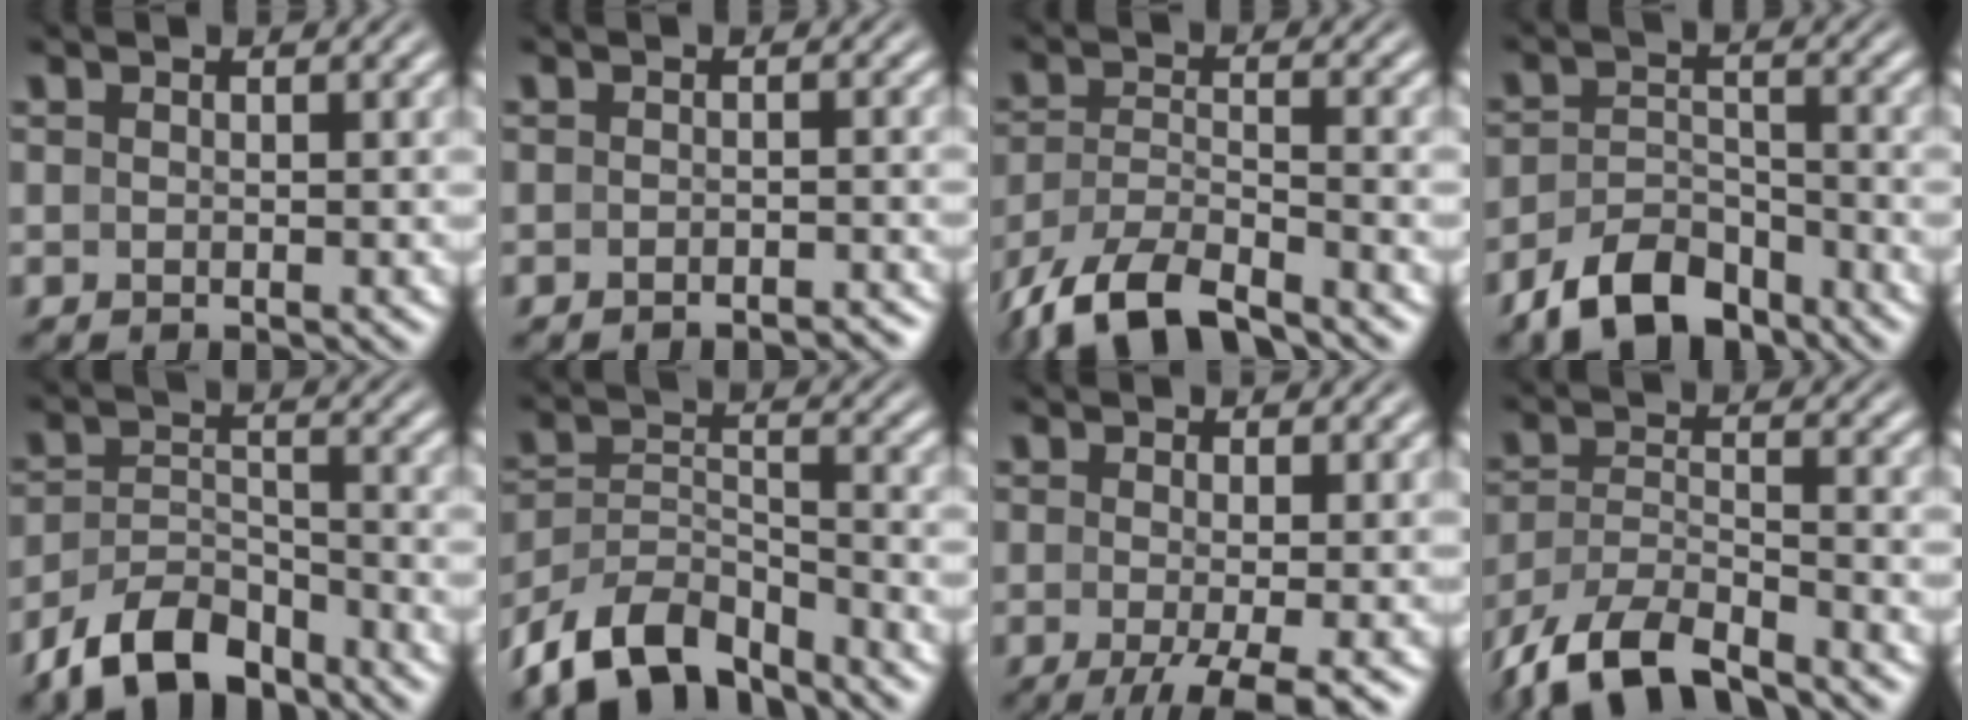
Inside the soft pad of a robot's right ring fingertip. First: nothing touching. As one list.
[{"total": 2.4, "force": [-2.4, 0.1, 0.3], "torque": [-0.006, -0.008, -0.033]}, {"total": 7.8, "force": [-5.3, 4.4, 3.8], "torque": [-0.091, -0.033, -0.074]}, {"total": 6.8, "force": [-5.5, 3.1, 2.5], "torque": [-0.041, -0.023, -0.083]}, {"total": 7.6, "force": [-5.9, 3.7, 2.9], "torque": [-0.053, -0.026, -0.088]}, {"total": 8.1, "force": [-5.7, 4.5, 3.8], "torque": [-0.079, -0.034, -0.084]}, {"total": 5.9, "force": [-3.7, 1.6, 4.4], "torque": [-0.068, -0.031, -0.038]}, {"total": 8.6, "force": [-5.8, 5.1, 3.7], "torque": [-0.094, -0.036, -0.085]}]